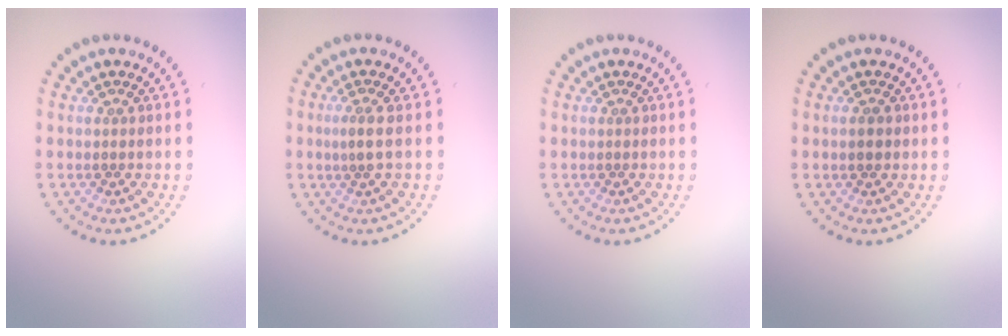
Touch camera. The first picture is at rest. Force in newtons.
{"total": 1.6, "press": 1.2, "slide": 1.1}
{"total": 0.0}
{"total": 1.0, "press": 1.0, "slide": 0.1}